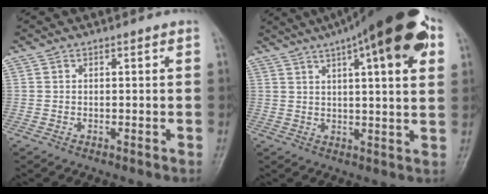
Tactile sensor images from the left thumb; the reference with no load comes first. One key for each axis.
{"total": 20.7, "fx": 10.0, "fy": 5.2, "fz": 17.3, "tx": -0.247, "ty": 0.008, "tz": 0.142}